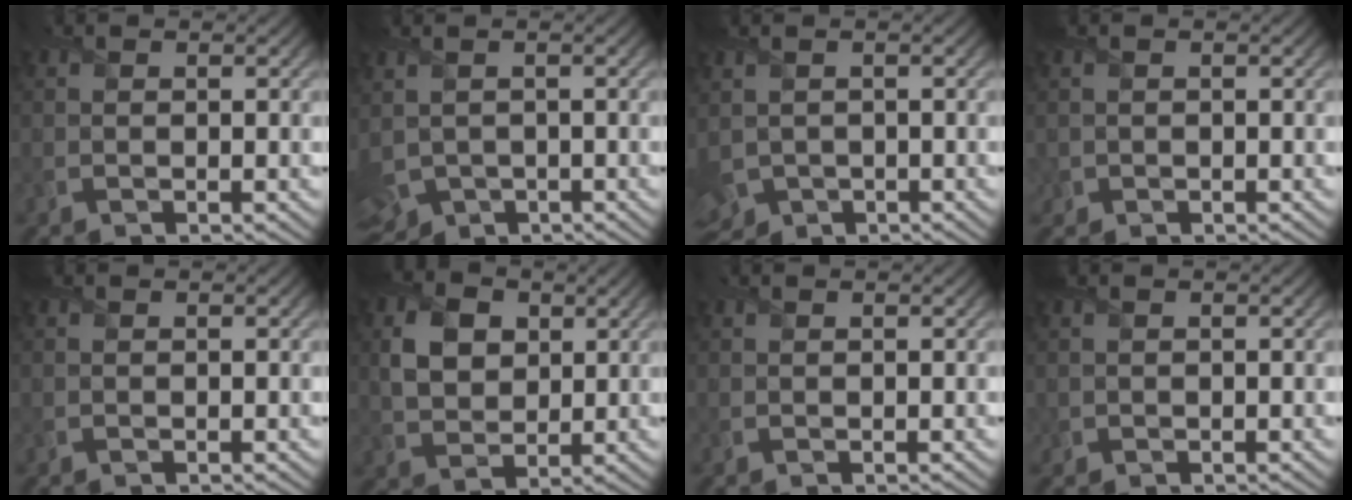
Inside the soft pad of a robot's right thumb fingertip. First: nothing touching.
{"total": 5.5, "force": [-1.8, 3.6, 3.7], "torque": [-0.106, -0.027, -0.024]}
{"total": 4.5, "force": [-1.3, 3.4, 2.7], "torque": [-0.081, -0.025, -0.017]}
{"total": 1.2, "force": [-0.3, 1.2, 0.1], "torque": [-0.001, -0.008, -0.008]}
{"total": 0.0}
{"total": 6.3, "force": [1.9, 4.6, 3.7], "torque": [-0.091, 0.002, 0.032]}
{"total": 0.0}
{"total": 0.8, "force": [-0.1, 0.7, 0.0], "torque": [0.001, -0.006, -0.003]}